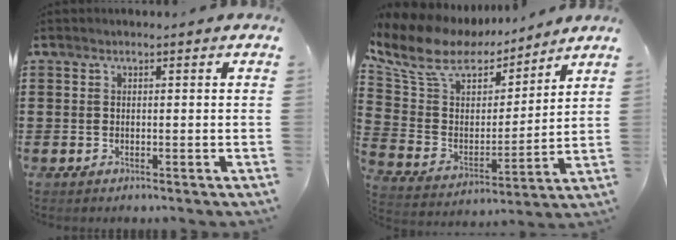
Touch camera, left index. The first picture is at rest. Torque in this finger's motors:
{"motor_torque": [2.14, 0.00, 0.73, 0.21]}